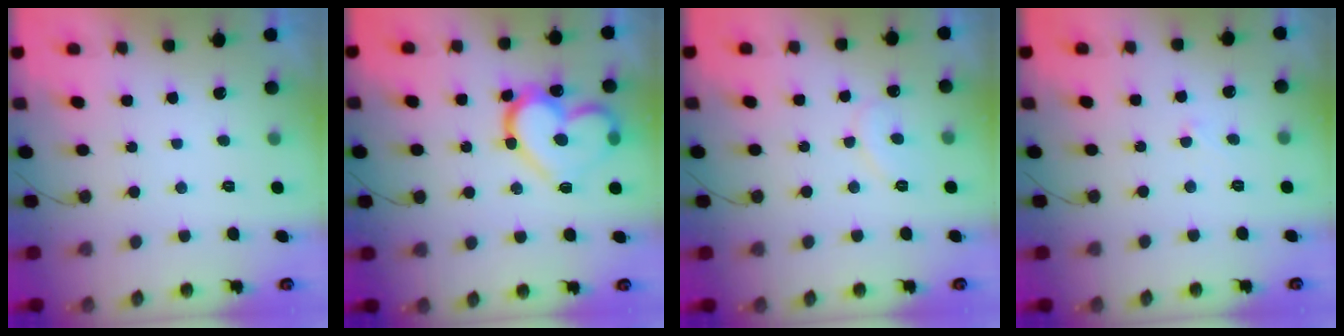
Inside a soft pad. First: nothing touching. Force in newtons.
{"total": 18.6, "press": 18.6, "slide": 1.4}
{"total": 7.6, "press": 7.6, "slide": 0.6}
{"total": 3.1, "press": 3.1, "slide": 0.3}